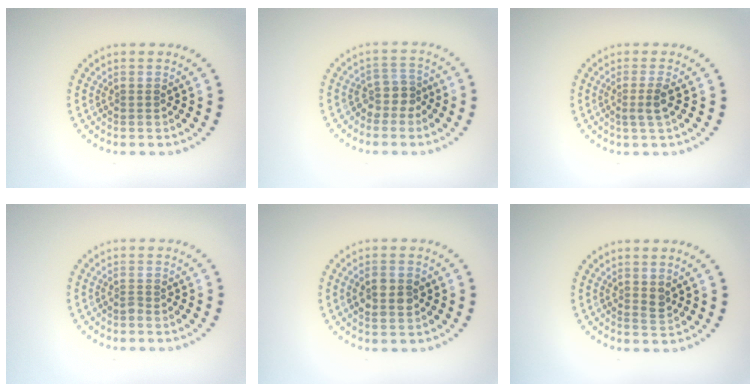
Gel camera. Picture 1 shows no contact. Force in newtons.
{"total": 2.2, "press": 1.7, "slide": 1.5}
{"total": 1.7, "press": 1.3, "slide": 1.1}
{"total": 0.6, "press": 0.4, "slide": 0.5}
{"total": 2.8, "press": 2.8, "slide": 0.1}
{"total": 0.9, "press": 0.9, "slide": 0.3}